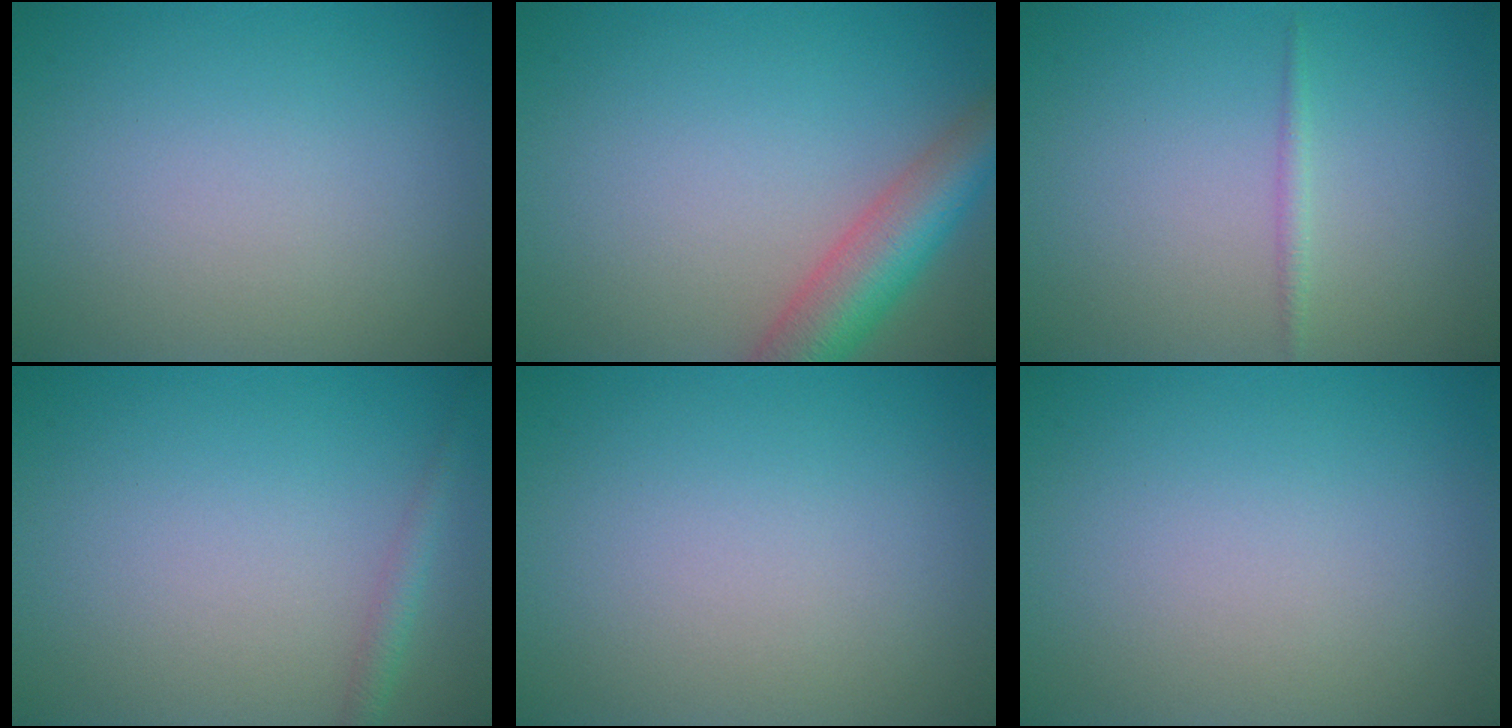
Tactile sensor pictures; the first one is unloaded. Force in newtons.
{"total": 6.0, "press": 6.0, "slide": 0.4}
{"total": 0.9, "press": 0.9, "slide": 0.0}
{"total": 1.4, "press": 1.4, "slide": 0.1}
{"total": 0.0}
{"total": 0.0}